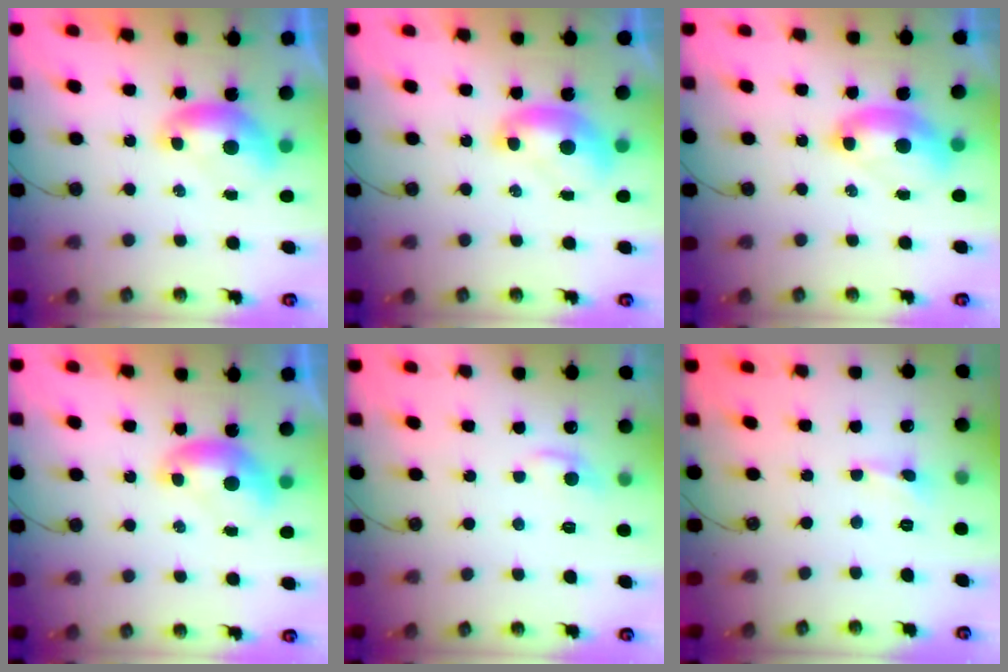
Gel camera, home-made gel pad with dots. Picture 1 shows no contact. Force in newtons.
{"total": 1.3, "press": 1.3, "slide": 0.1}
{"total": 2.6, "press": 2.6, "slide": 0.6}
{"total": 0.0}
{"total": 0.9, "press": 0.5, "slide": 0.7}
{"total": 0.0}